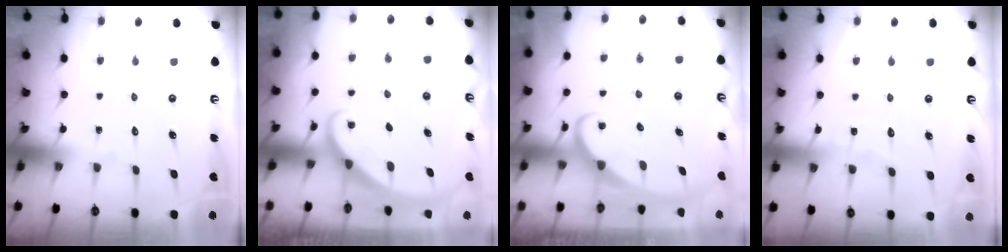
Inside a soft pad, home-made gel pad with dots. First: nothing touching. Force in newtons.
{"total": 1.4, "press": 1.4, "slide": 0.0}
{"total": 2.5, "press": 2.5, "slide": 0.3}
{"total": 4.8, "press": 4.8, "slide": 0.5}